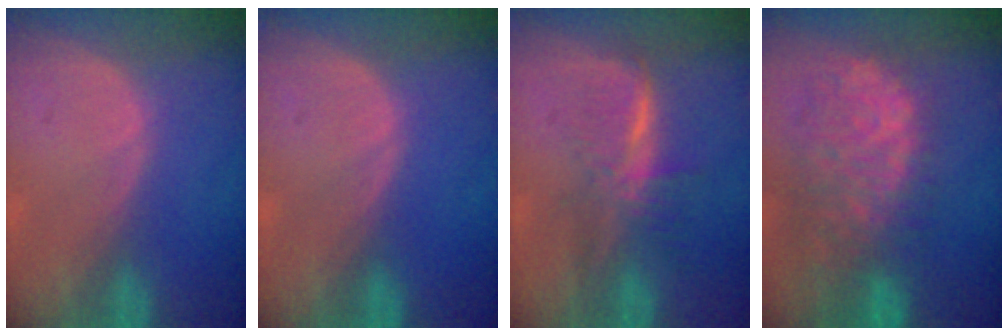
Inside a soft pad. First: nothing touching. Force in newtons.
{"total": 0.0}
{"total": 5.8, "press": 5.3, "slide": 2.3}
{"total": 12.0, "press": 9.9, "slide": 6.8}